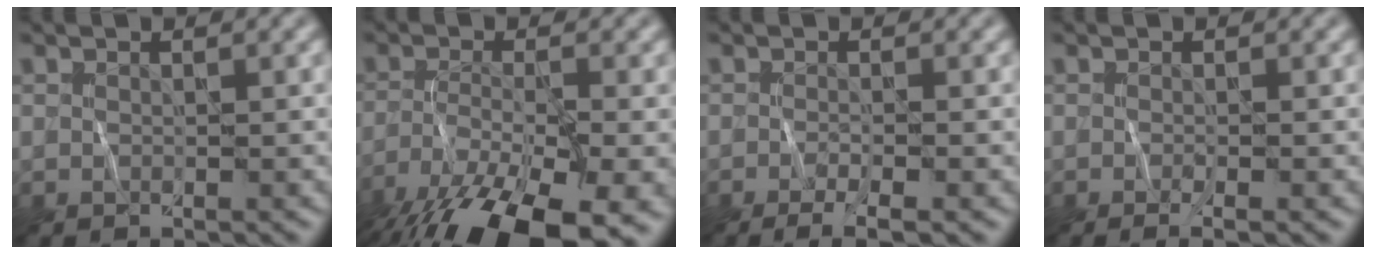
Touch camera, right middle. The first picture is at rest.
{"total": 12.8, "force": [-8.1, 4.3, 8.9], "torque": [-0.179, -0.027, -0.134]}
{"total": 3.0, "force": [-1.8, 0.7, 2.2], "torque": [-0.034, 0.001, -0.036]}
{"total": 1.3, "force": [-0.6, 0.4, 1.1], "torque": [-0.011, -0.001, -0.012]}